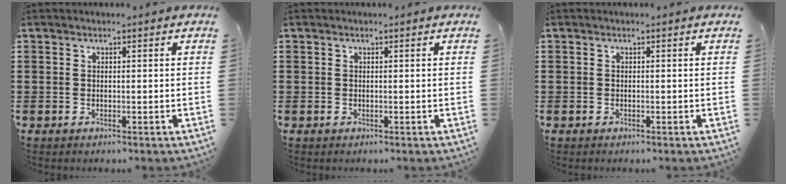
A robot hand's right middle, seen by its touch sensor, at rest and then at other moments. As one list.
[{"total": 0.0}, {"total": 0.0}]